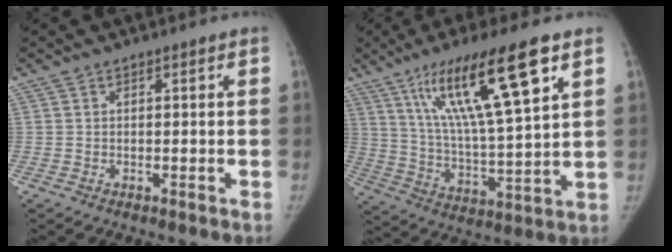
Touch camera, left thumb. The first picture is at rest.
{"total": 20.0, "force": [10.1, 3.1, 16.9], "torque": [-0.292, -0.036, 0.182]}